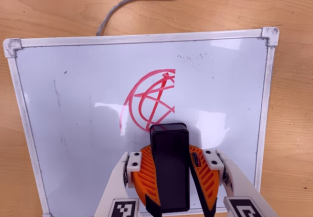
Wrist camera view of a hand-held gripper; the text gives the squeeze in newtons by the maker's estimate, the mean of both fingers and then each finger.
{"total": 11.4, "left": 11.7, "right": 11.1}